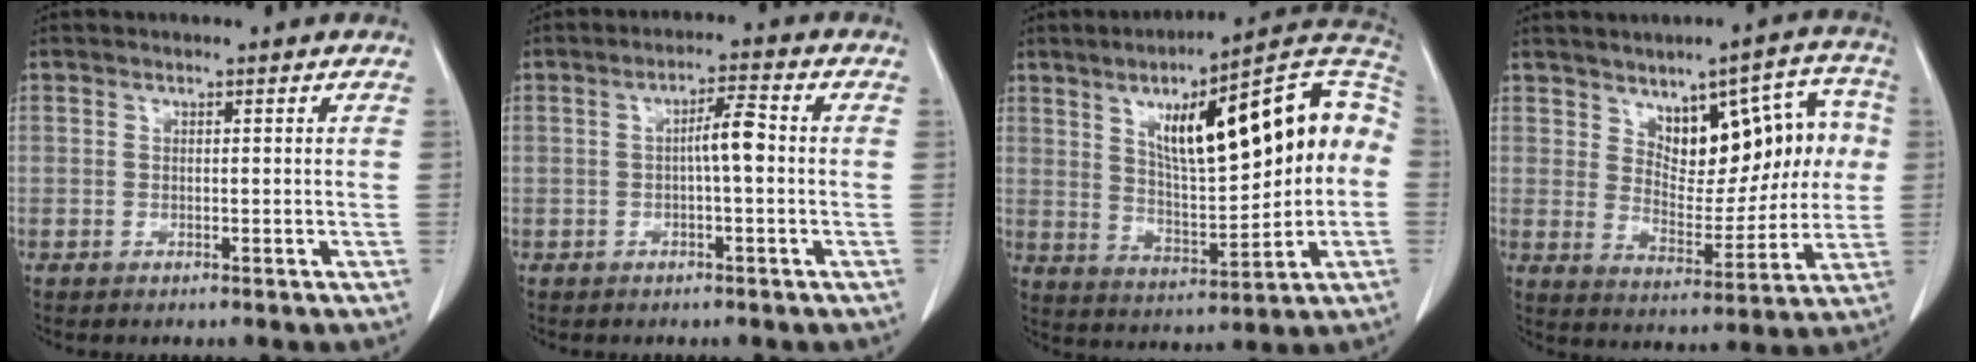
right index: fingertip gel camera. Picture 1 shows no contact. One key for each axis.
{"total": 4.0, "fx": -0.2, "fy": 0.4, "fz": 4.0, "tx": -0.064, "ty": 0.012, "tz": -0.002}
{"total": 22.3, "fx": 4.1, "fy": 5.9, "fz": 21.0, "tx": -0.313, "ty": 0.043, "tz": 0.064}
{"total": 12.1, "fx": 3.5, "fy": 6.1, "fz": 9.9, "tx": -0.121, "ty": 0.032, "tz": 0.061}